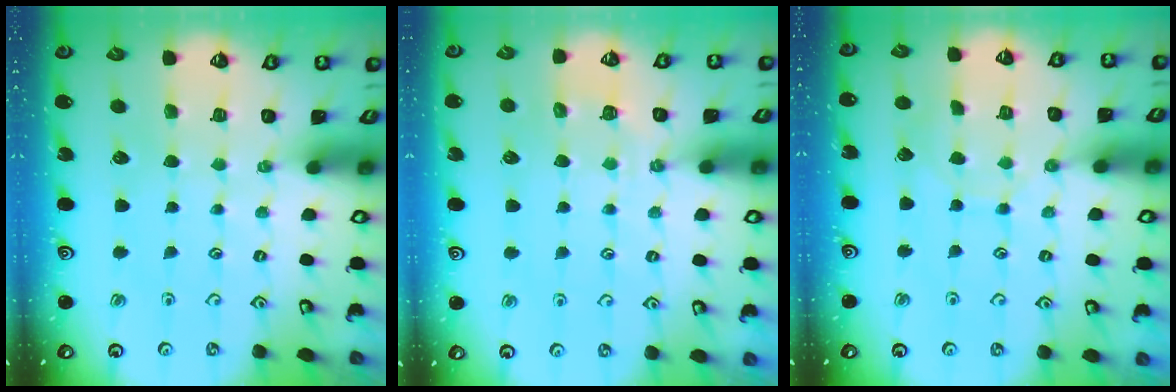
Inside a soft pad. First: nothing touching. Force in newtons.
{"total": 4.2, "press": 4.1, "slide": 0.9}
{"total": 5.2, "press": 5.2, "slide": 0.5}